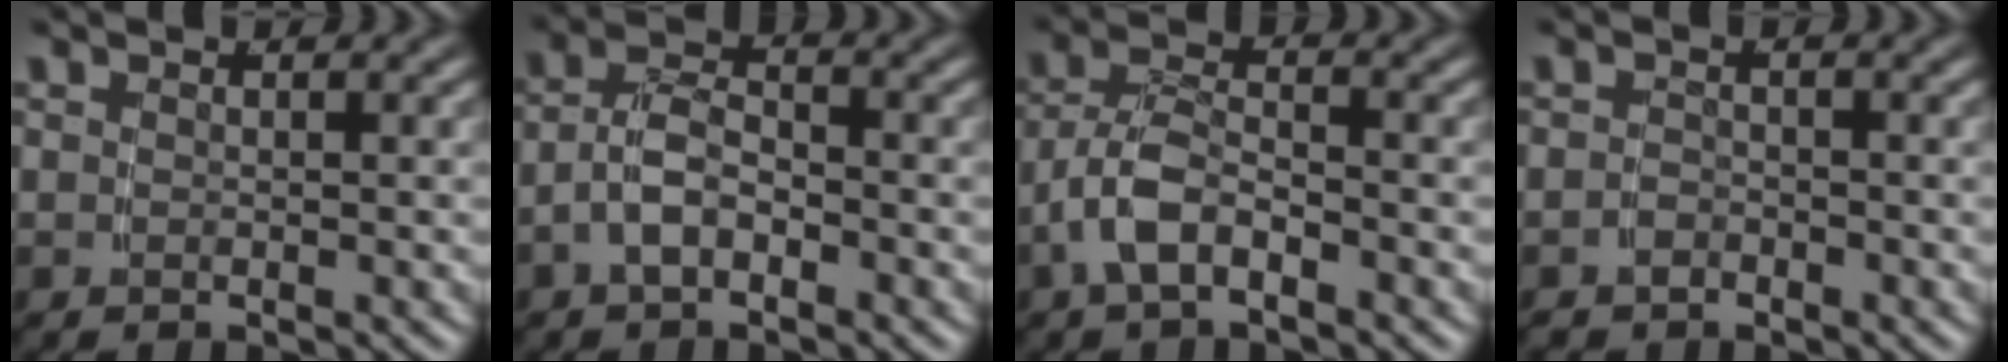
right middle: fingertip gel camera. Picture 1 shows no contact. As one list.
[{"total": 4.0, "force": [-1.7, 2.5, 2.6], "torque": [-0.057, -0.012, -0.026]}, {"total": 3.7, "force": [-1.8, 2.1, 2.5], "torque": [-0.054, -0.011, -0.029]}, {"total": 1.4, "force": [-1.4, 0.3, -0.1], "torque": [-0.003, -0.014, -0.018]}]